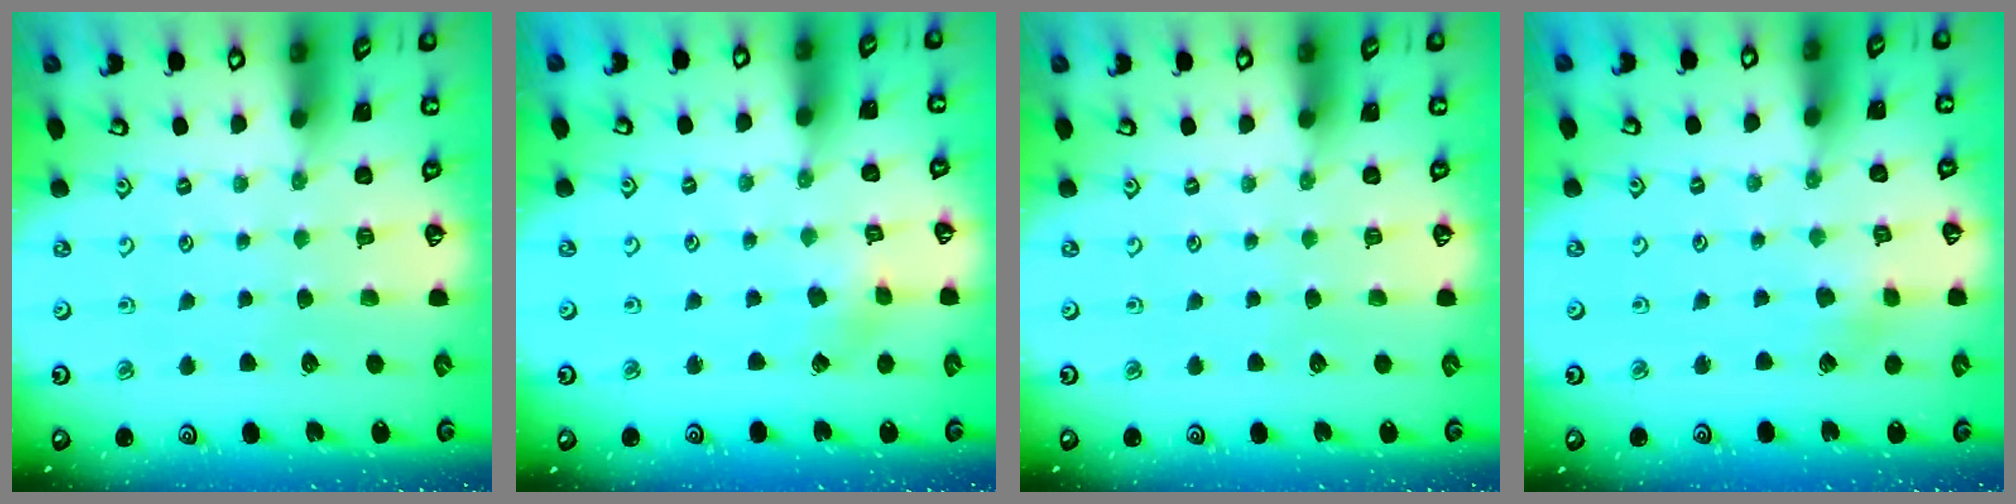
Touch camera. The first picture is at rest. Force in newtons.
{"total": 1.9, "press": 1.9, "slide": 0.2}
{"total": 0.0}
{"total": 2.8, "press": 2.8, "slide": 0.6}